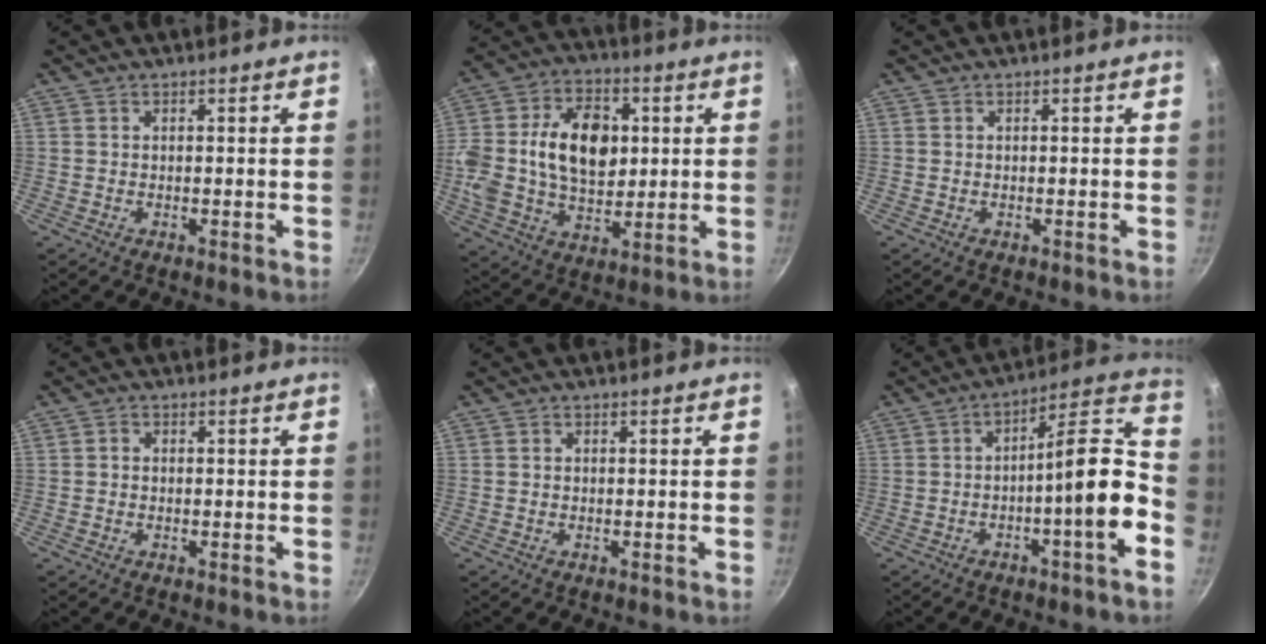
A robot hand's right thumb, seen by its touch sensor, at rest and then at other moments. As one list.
[{"total": 21.5, "force": [2.5, 15.0, 15.2], "torque": [-0.273, 0.021, 0.039]}, {"total": 0.0}, {"total": 1.1, "force": [0.0, 1.0, 0.5], "torque": [-0.009, 0.006, -0.002]}, {"total": 0.5, "force": [0.1, 0.5, 0.2], "torque": [-0.001, 0.004, 0.001]}, {"total": 15.1, "force": [-4.4, 3.3, 14.0], "torque": [-0.174, 0.063, -0.075]}]